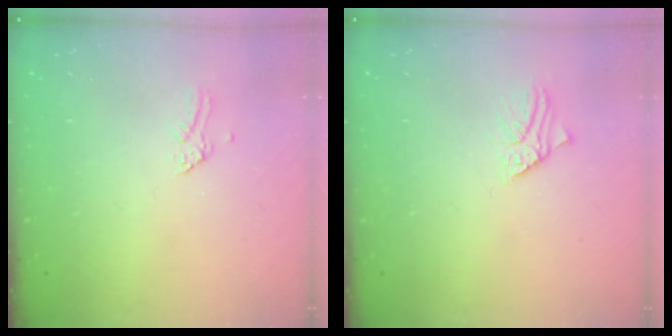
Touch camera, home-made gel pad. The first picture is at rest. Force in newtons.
{"total": 1.2, "press": 1.2, "slide": 0.1}